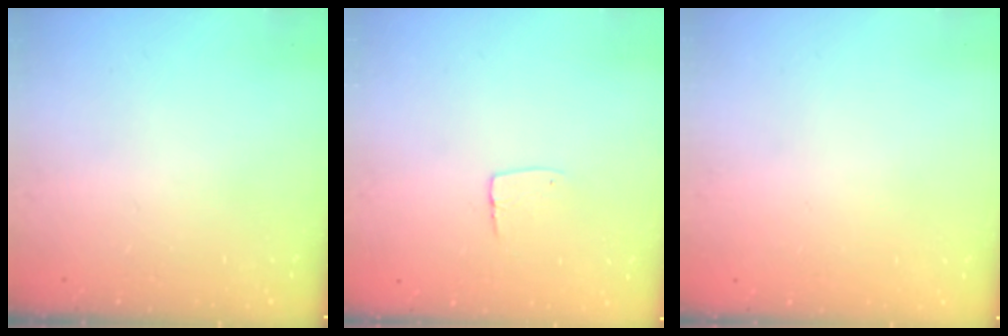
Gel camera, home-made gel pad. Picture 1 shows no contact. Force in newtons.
{"total": 5.3, "press": 5.3, "slide": 0.4}
{"total": 0.0}